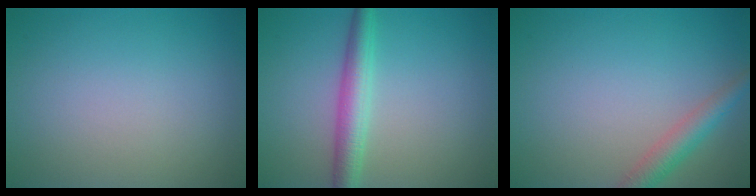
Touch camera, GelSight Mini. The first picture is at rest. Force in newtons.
{"total": 3.5, "press": 3.5, "slide": 0.1}
{"total": 2.8, "press": 2.8, "slide": 0.2}